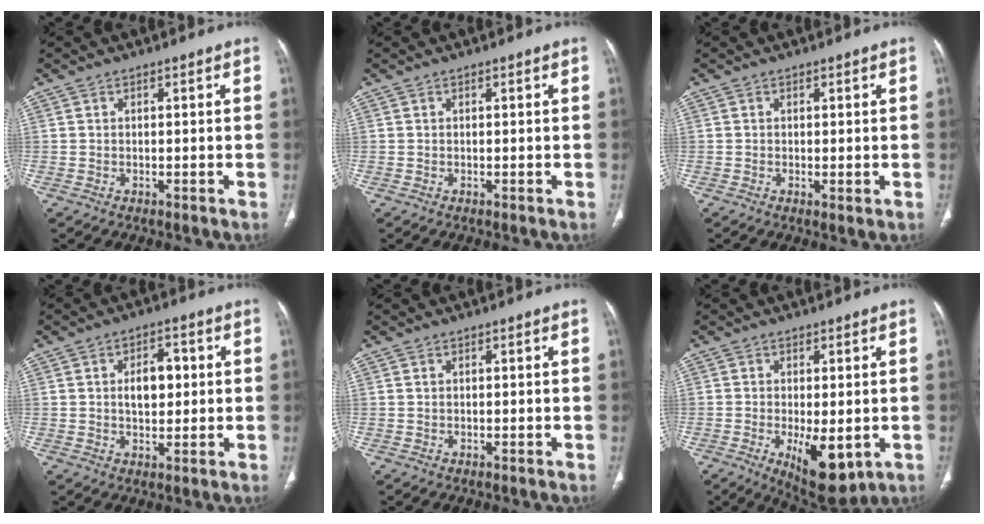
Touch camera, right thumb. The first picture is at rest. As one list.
[{"total": 0.0}, {"total": 1.0, "force": [-0.1, 0.3, 0.9], "torque": [-0.020, -0.005, -0.002]}, {"total": 6.6, "force": [0.8, 4.0, 5.2], "torque": [-0.063, 0.007, 0.012]}, {"total": 0.0}, {"total": 10.2, "force": [-2.8, 4.5, 8.8], "torque": [-0.121, -0.018, -0.028]}]